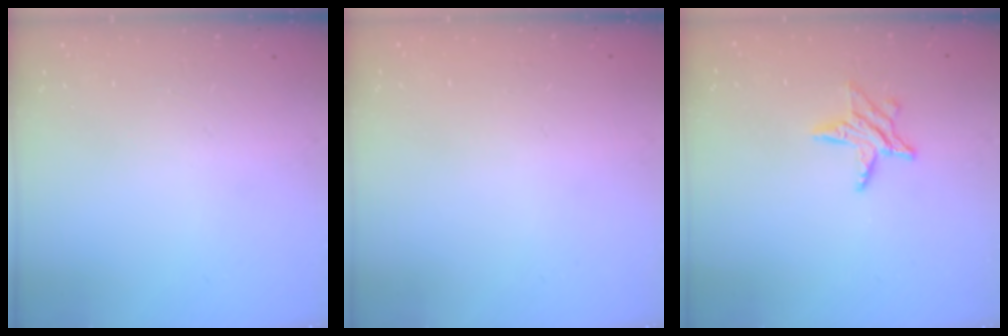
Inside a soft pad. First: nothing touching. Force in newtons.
{"total": 0.0}
{"total": 7.4, "press": 7.4, "slide": 0.2}